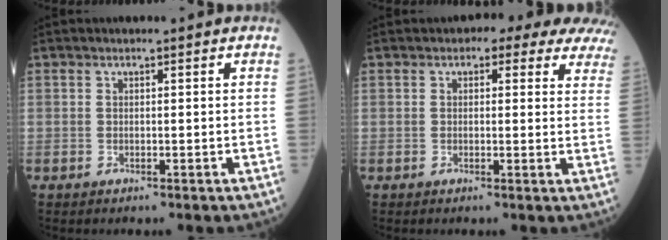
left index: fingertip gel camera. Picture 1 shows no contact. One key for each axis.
{"total": 11.3, "fx": 9.7, "fy": 3.9, "fz": 4.2, "tx": -0.016, "ty": 0.002, "tz": 0.077}